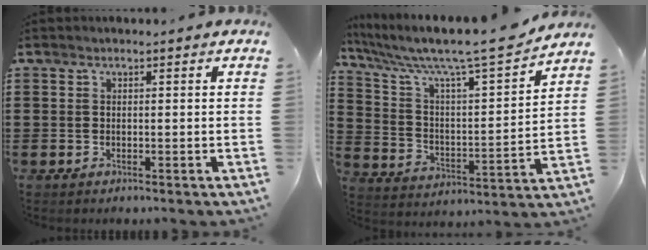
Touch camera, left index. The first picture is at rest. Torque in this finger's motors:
{"motor_torque": [1.60, -0.54, 0.50, 0.17]}